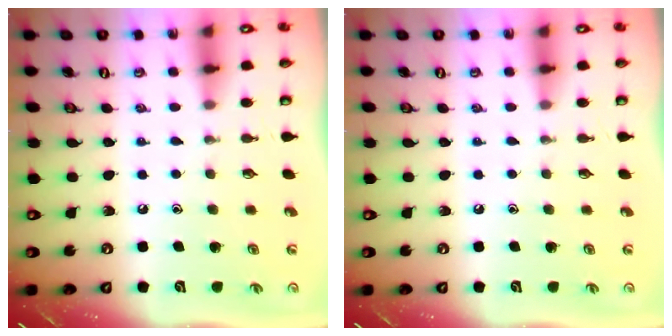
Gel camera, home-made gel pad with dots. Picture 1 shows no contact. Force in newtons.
{"total": 0.0}